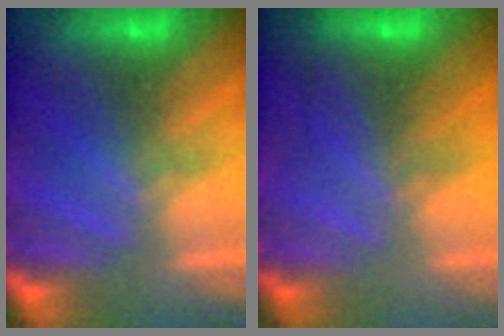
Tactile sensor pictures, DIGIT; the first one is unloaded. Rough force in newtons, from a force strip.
{"total": 2.3}